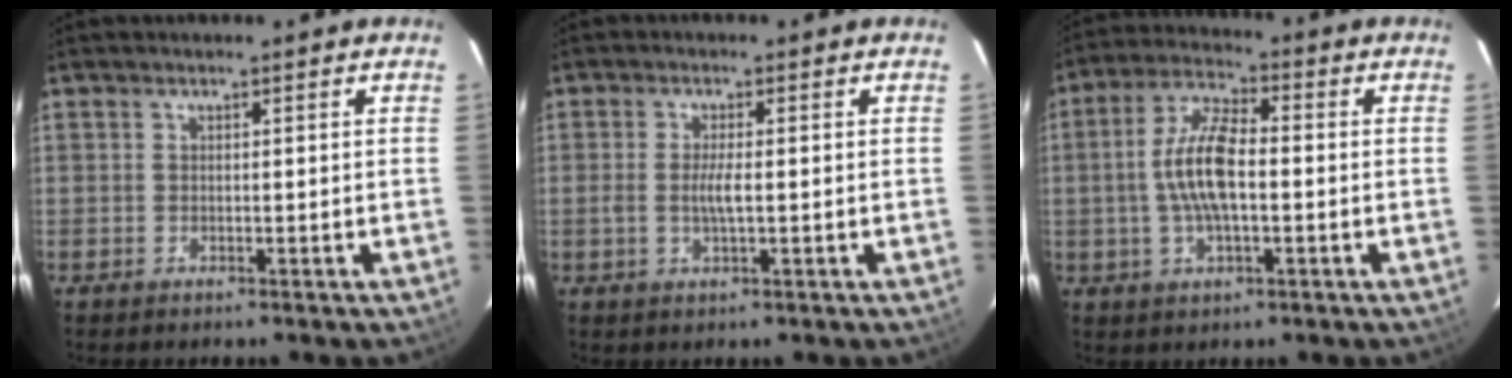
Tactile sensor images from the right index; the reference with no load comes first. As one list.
[{"total": 3.0, "force": [-0.3, 0.5, 3.0], "torque": [-0.056, -0.002, -0.005]}, {"total": 10.1, "force": [-1.0, 3.9, 9.3], "torque": [-0.188, 0.010, -0.020]}]